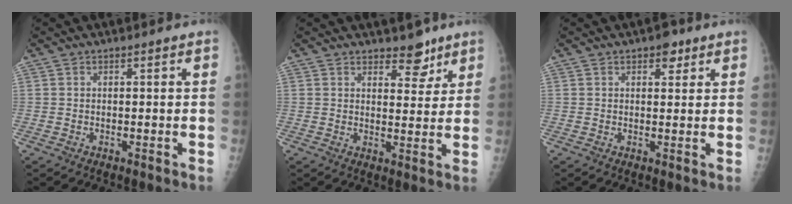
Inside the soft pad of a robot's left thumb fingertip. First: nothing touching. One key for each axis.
{"total": 5.2, "fx": 3.9, "fy": 2.6, "fz": 2.2, "tx": -0.001, "ty": -0.026, "tz": 0.056}
{"total": 3.2, "fx": 1.8, "fy": 1.8, "fz": 1.8, "tx": -0.007, "ty": -0.005, "tz": 0.022}